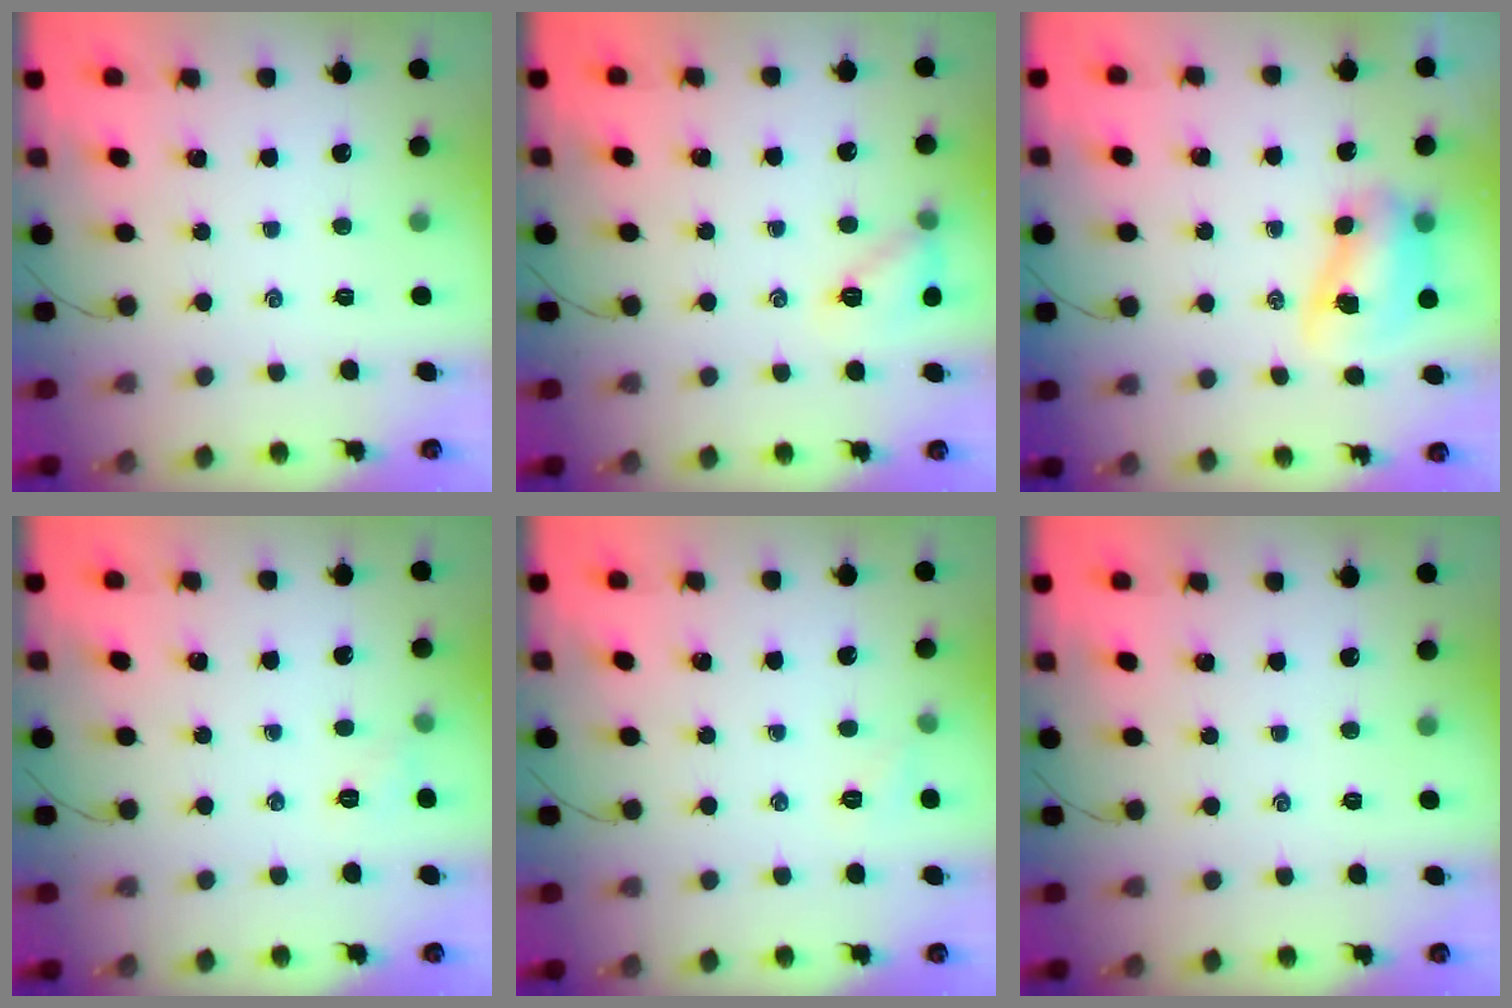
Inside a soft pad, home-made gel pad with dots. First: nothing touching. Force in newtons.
{"total": 10.0, "press": 9.8, "slide": 1.7}
{"total": 9.0, "press": 8.9, "slide": 1.7}
{"total": 4.2, "press": 4.0, "slide": 1.2}
{"total": 4.2, "press": 4.0, "slide": 1.1}
{"total": 0.0}